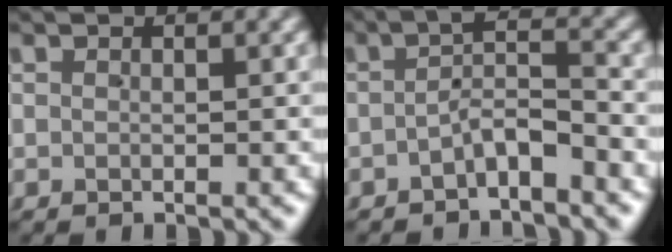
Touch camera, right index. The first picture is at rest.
{"total": 2.6, "force": [-1.9, 0.5, 1.7], "torque": [-0.019, 0.002, -0.034]}